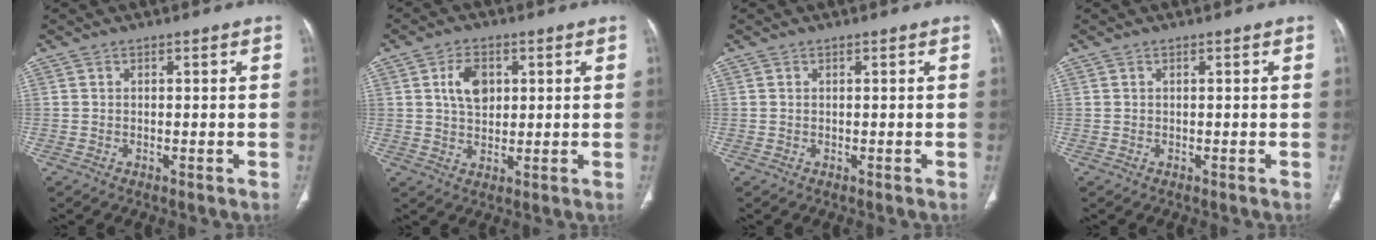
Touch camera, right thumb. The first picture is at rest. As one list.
[{"total": 6.4, "force": [1.8, 4.2, 4.4], "torque": [-0.062, -0.006, 0.031]}, {"total": 0.0}, {"total": 0.0}]